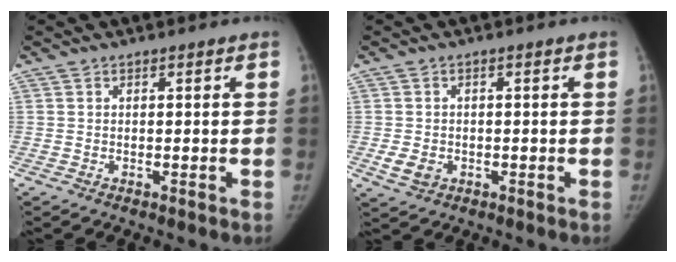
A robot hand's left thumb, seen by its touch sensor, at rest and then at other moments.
{"total": 3.6, "force": [-1.1, 2.9, 1.9], "torque": [-0.032, -0.001, -0.013]}